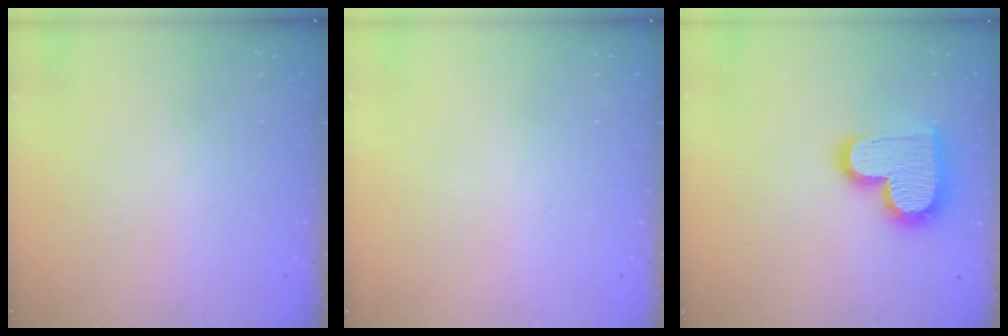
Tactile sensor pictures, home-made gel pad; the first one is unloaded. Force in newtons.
{"total": 0.0}
{"total": 17.9, "press": 17.9, "slide": 1.1}